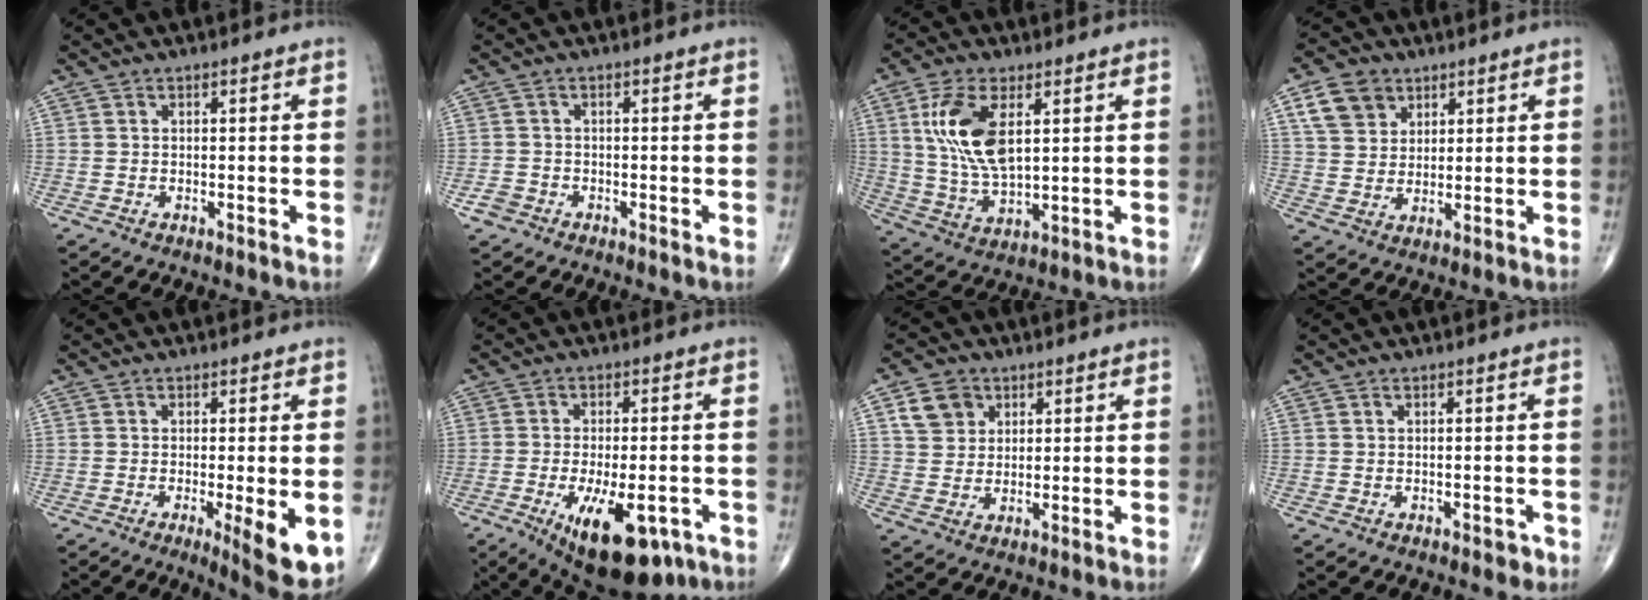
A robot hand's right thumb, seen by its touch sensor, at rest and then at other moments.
{"total": 2.1, "force": [-1.3, 1.6, 0.4], "torque": [-0.007, 0.005, -0.025]}
{"total": 13.0, "force": [3.8, 6.2, 10.8], "torque": [-0.217, -0.017, 0.081]}
{"total": 8.2, "force": [4.1, 6.3, 3.5], "torque": [-0.042, -0.011, 0.078]}
{"total": 8.5, "force": [-2.1, 1.8, 8.1], "torque": [-0.114, -0.024, -0.027]}
{"total": 15.3, "force": [-6.8, 6.6, 12.1], "torque": [-0.173, 0.002, -0.084]}
{"total": 6.6, "force": [2.8, 5.4, 2.5], "torque": [-0.023, -0.005, 0.052]}
{"total": 1.2, "force": [-0.4, 0.7, 0.9], "torque": [-0.008, 0.000, -0.003]}